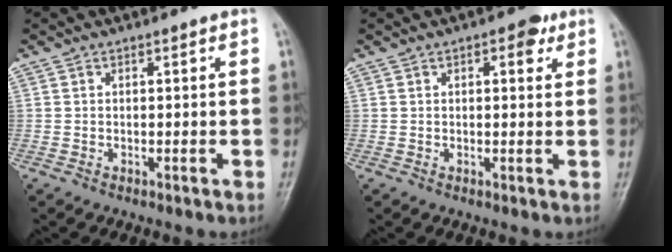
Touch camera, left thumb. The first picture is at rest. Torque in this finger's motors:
{"motor_torque": [-0.12, 0.09, 0.29, 0.23, -0.05]}